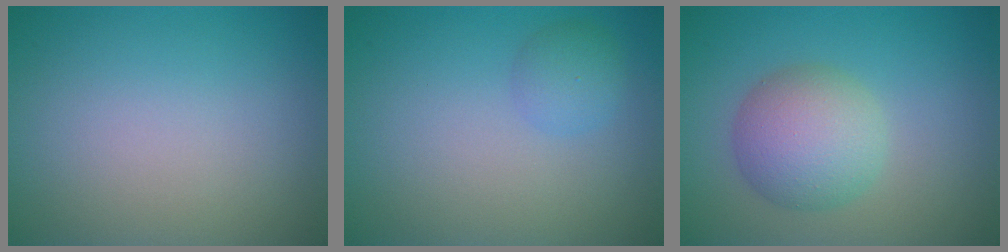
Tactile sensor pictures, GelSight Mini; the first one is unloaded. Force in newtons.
{"total": 1.7, "press": 1.7, "slide": 0.0}
{"total": 5.1, "press": 5.1, "slide": 0.2}